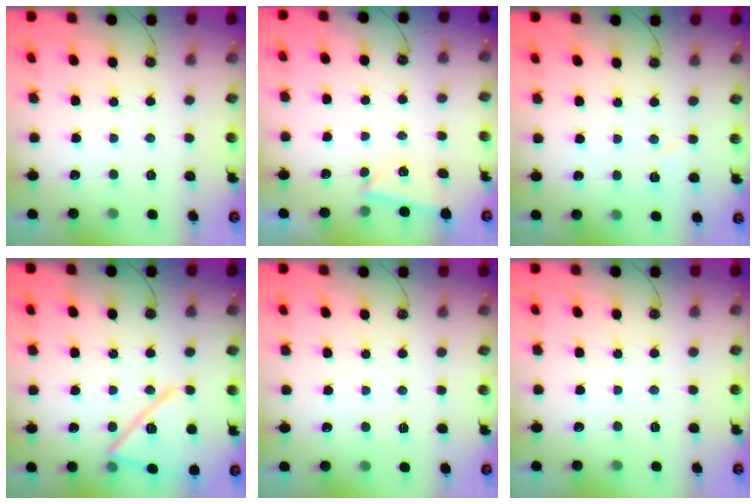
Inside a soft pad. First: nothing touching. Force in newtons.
{"total": 1.8, "press": 1.4, "slide": 1.2}
{"total": 5.1, "press": 4.8, "slide": 1.7}
{"total": 15.6, "press": 15.6, "slide": 0.5}
{"total": 2.5, "press": 1.8, "slide": 1.7}
{"total": 0.0}